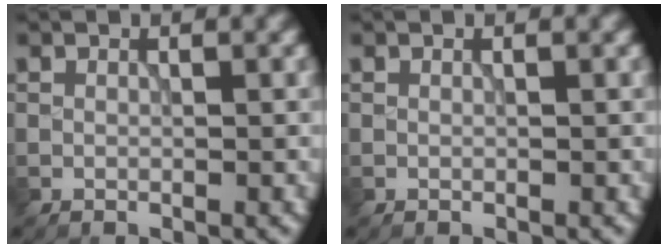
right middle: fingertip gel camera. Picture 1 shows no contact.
{"total": 0.0}